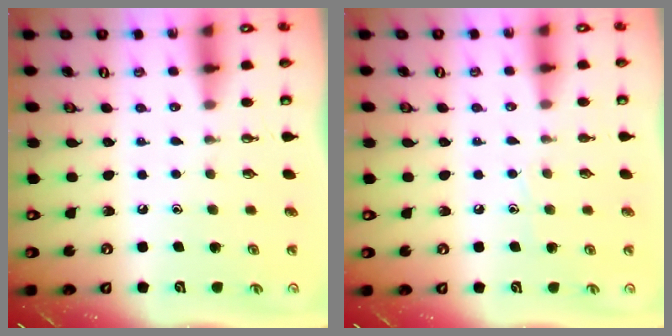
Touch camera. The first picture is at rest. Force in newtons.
{"total": 4.9, "press": 4.9, "slide": 0.5}